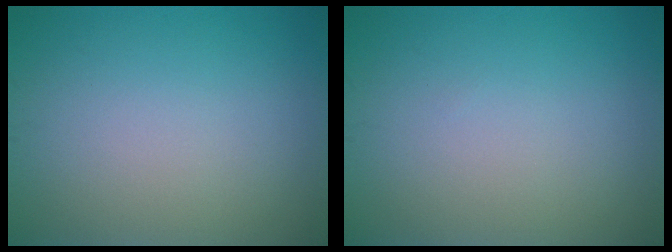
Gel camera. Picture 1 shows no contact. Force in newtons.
{"total": 0.0}